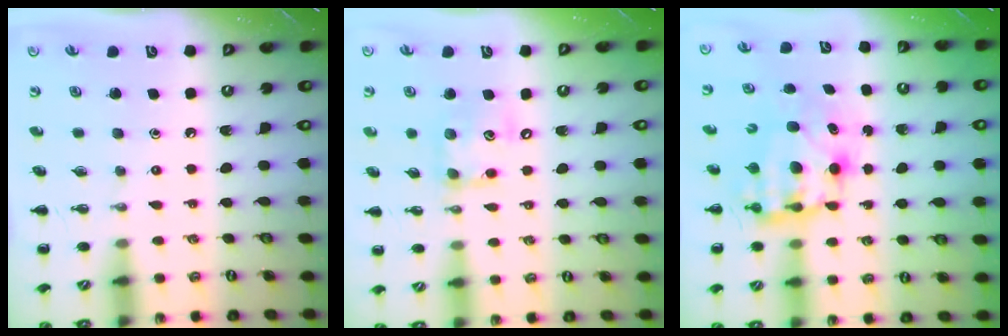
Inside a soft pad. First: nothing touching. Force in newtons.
{"total": 11.2, "press": 11.0, "slide": 1.9}
{"total": 7.7, "press": 7.5, "slide": 1.9}